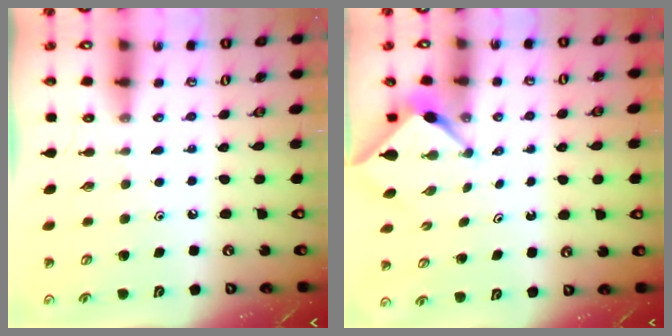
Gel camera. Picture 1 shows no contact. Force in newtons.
{"total": 3.3, "press": 3.2, "slide": 0.3}